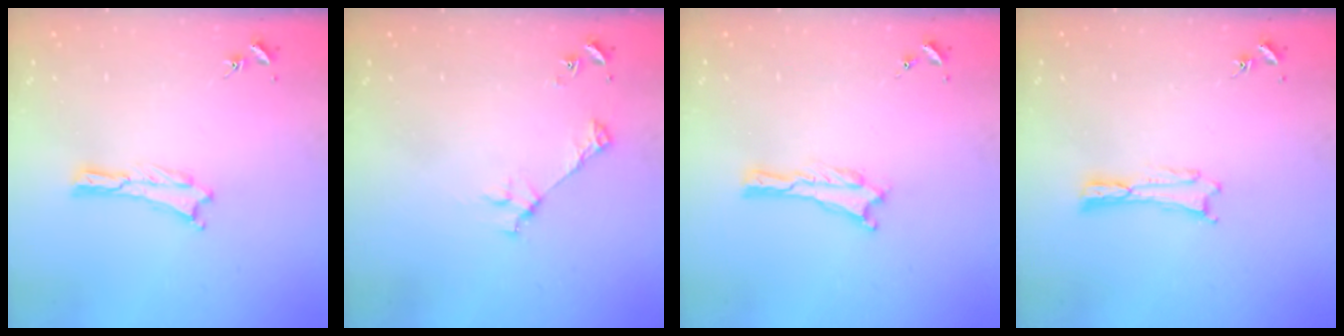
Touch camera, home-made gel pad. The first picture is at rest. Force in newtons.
{"total": 3.6, "press": 3.6, "slide": 0.4}
{"total": 0.0}
{"total": 0.0}